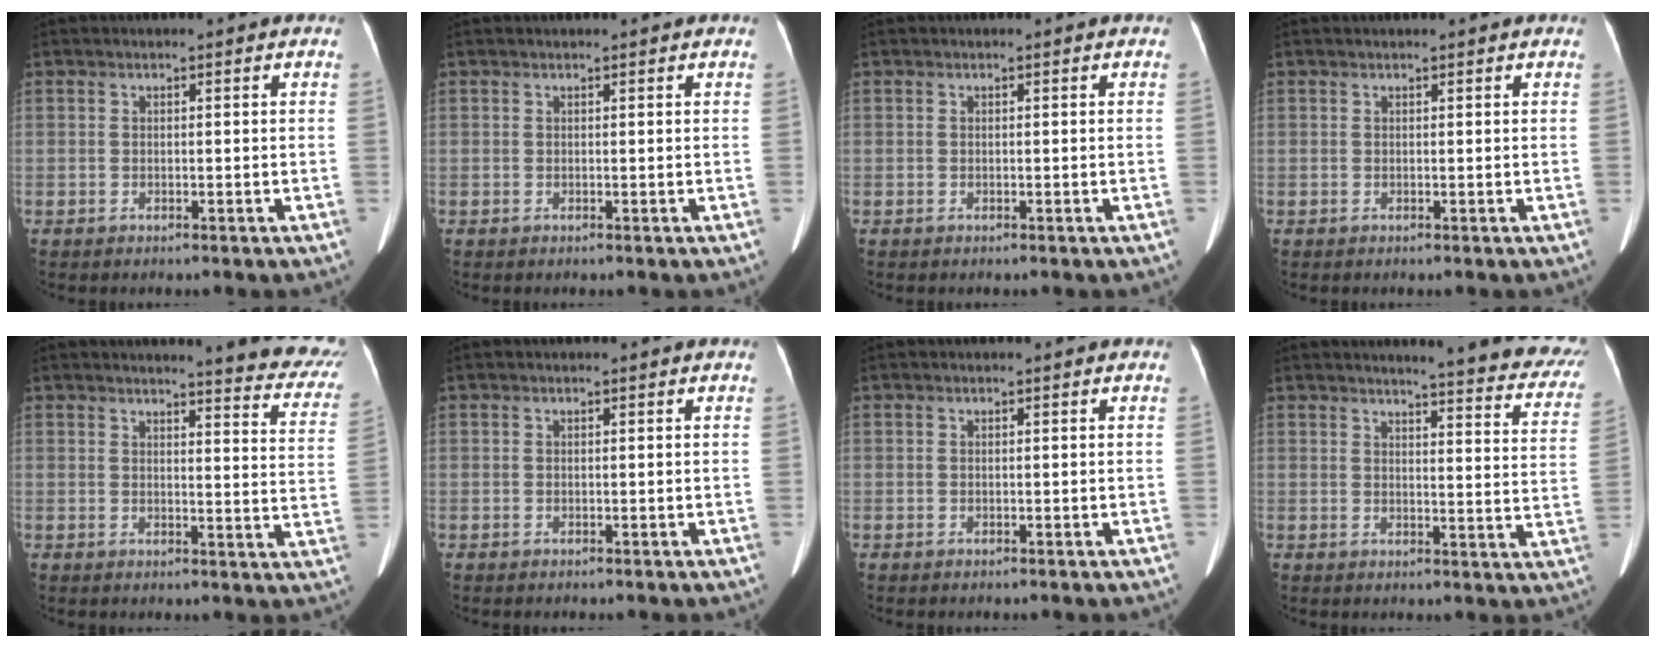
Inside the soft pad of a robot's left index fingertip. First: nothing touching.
{"total": 1.5, "force": [1.4, 0.2, 0.5], "torque": [-0.010, 0.020, 0.015]}
{"total": 0.0}
{"total": 1.9, "force": [1.7, 0.2, 0.7], "torque": [-0.011, 0.022, 0.019]}
{"total": 14.0, "force": [12.8, 1.5, 5.6], "torque": [-0.039, -0.074, 0.115]}
{"total": 0.0}
{"total": 0.0}
{"total": 18.0, "force": [16.2, 1.9, 7.5], "torque": [-0.070, -0.074, 0.165]}